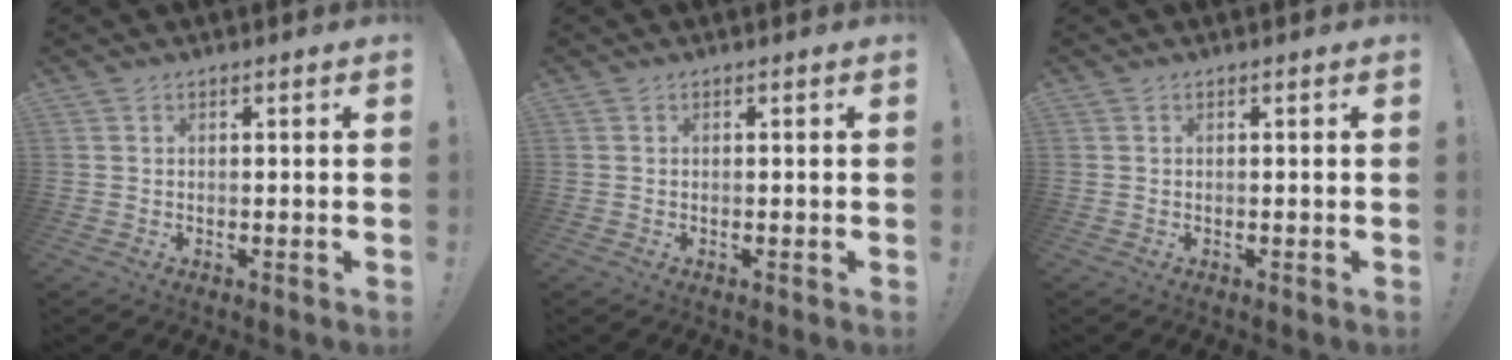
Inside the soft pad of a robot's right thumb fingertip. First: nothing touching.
{"total": 0.0}
{"total": 0.0}